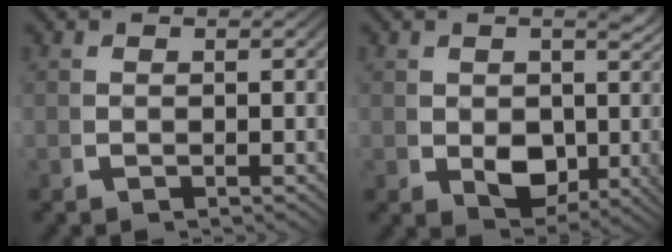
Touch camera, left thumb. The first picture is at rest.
{"total": 4.9, "force": [0.1, 3.3, 3.7], "torque": [-0.054, -0.024, 0.013]}